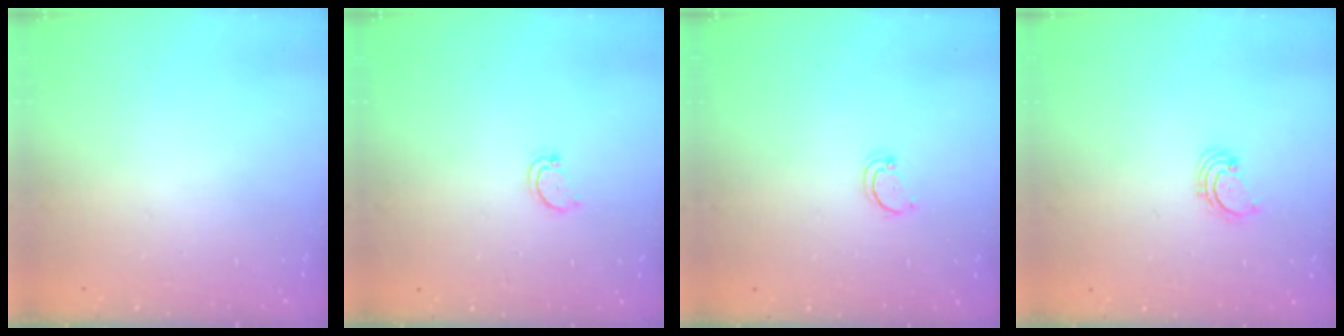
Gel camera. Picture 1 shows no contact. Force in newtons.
{"total": 2.8, "press": 2.8, "slide": 0.3}
{"total": 1.9, "press": 1.9, "slide": 0.2}
{"total": 1.7, "press": 1.7, "slide": 0.2}